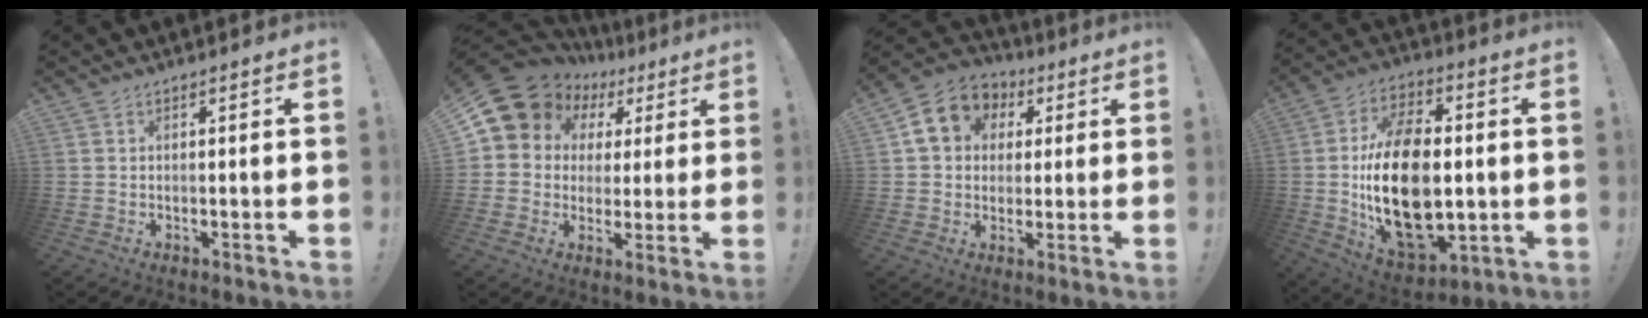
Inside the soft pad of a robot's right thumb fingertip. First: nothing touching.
{"total": 11.8, "force": [6.8, 8.8, 3.8], "torque": [-0.078, -0.045, 0.139]}
{"total": 12.0, "force": [3.9, 9.8, 5.7], "torque": [-0.083, -0.005, 0.081]}
{"total": 25.5, "force": [-1.1, 15.4, 20.2], "torque": [-0.389, -0.005, -0.011]}